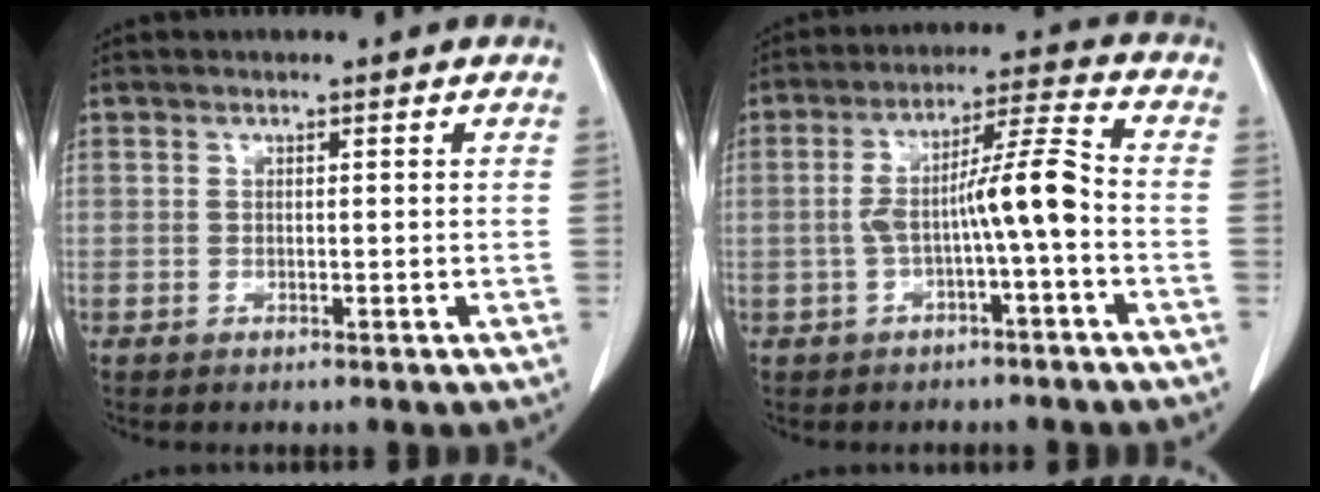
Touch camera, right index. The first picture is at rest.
{"total": 8.3, "force": [-1.7, 0.3, 8.1], "torque": [-0.146, 0.029, -0.028]}